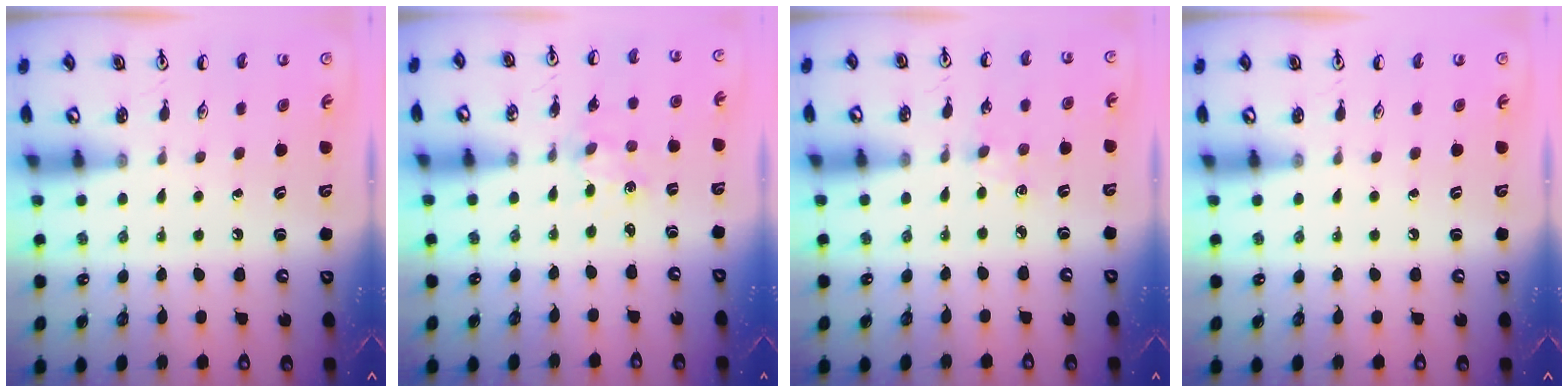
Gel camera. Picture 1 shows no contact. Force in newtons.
{"total": 1.9, "press": 1.9, "slide": 0.3}
{"total": 3.5, "press": 3.5, "slide": 0.5}
{"total": 0.0}